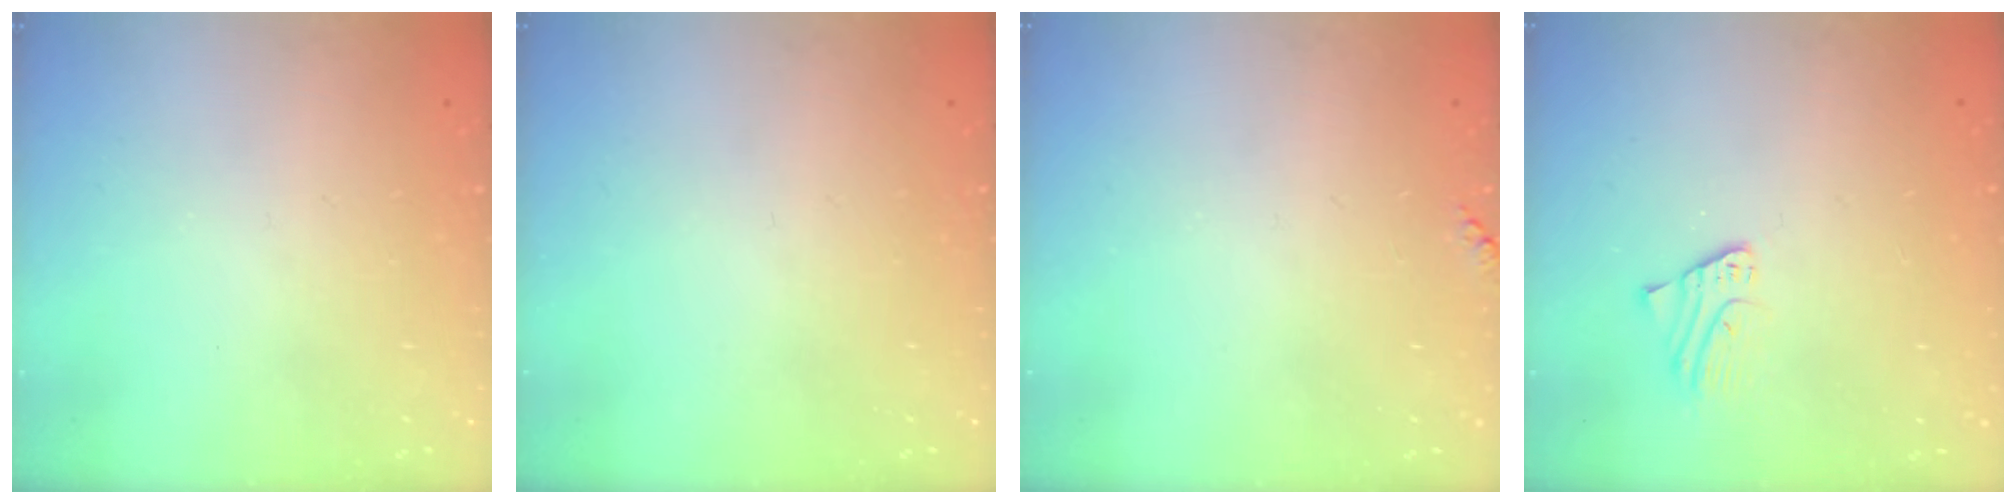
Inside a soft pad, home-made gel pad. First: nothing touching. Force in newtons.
{"total": 0.0}
{"total": 4.9, "press": 4.8, "slide": 0.5}
{"total": 1.7, "press": 1.7, "slide": 0.1}